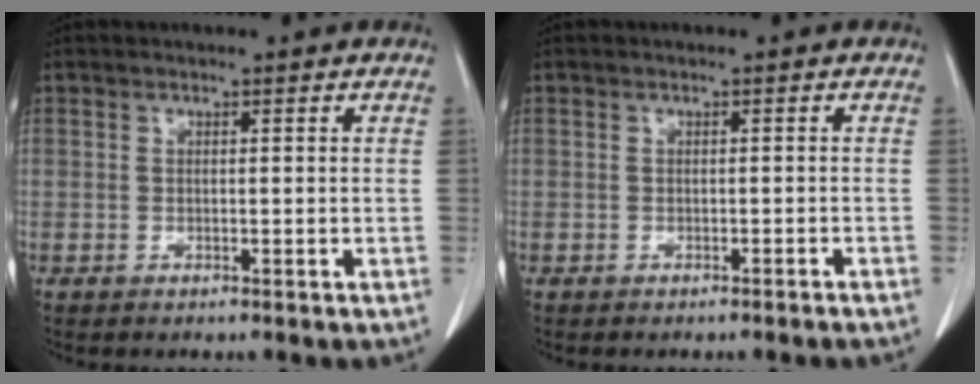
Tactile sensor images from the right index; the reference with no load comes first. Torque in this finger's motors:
{"motor_torque": [-0.16, -0.12, -0.09, 0.00]}